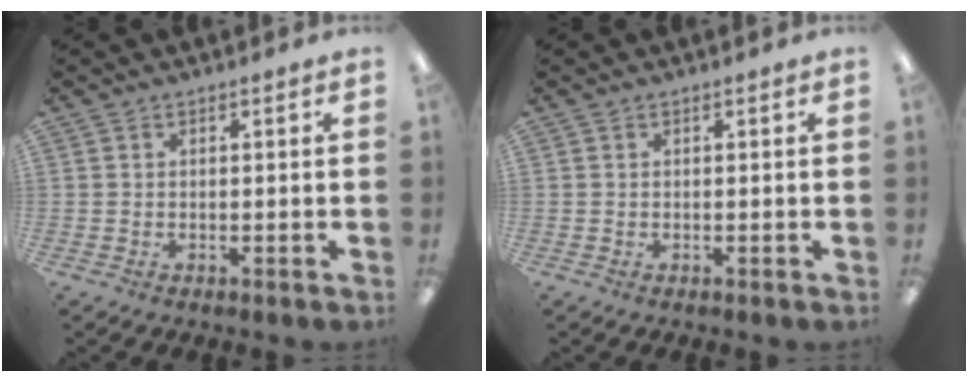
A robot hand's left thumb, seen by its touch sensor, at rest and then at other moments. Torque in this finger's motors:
{"motor_torque": [-0.09, 0.09, -0.05, -0.07, 0.00]}